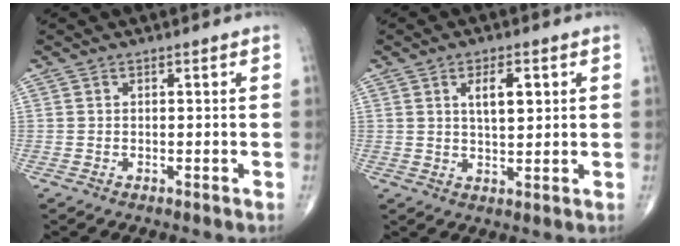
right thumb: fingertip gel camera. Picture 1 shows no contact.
{"total": 5.6, "force": [1.9, 2.3, 4.8], "torque": [-0.070, -0.012, 0.033]}